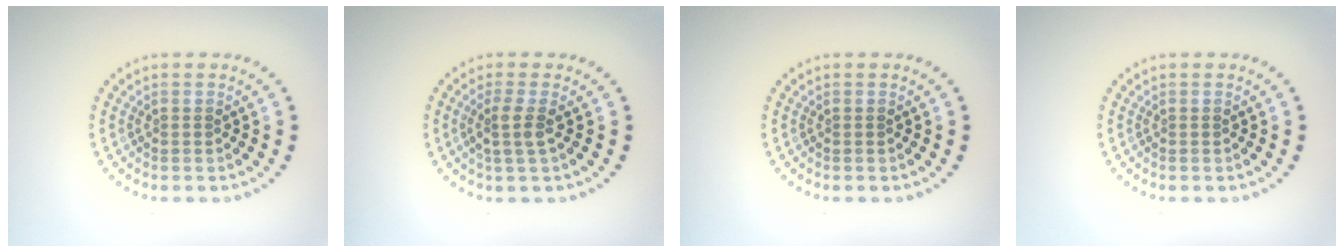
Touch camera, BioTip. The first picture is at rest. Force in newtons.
{"total": 2.0, "press": 1.5, "slide": 1.2}
{"total": 0.0}
{"total": 0.0}